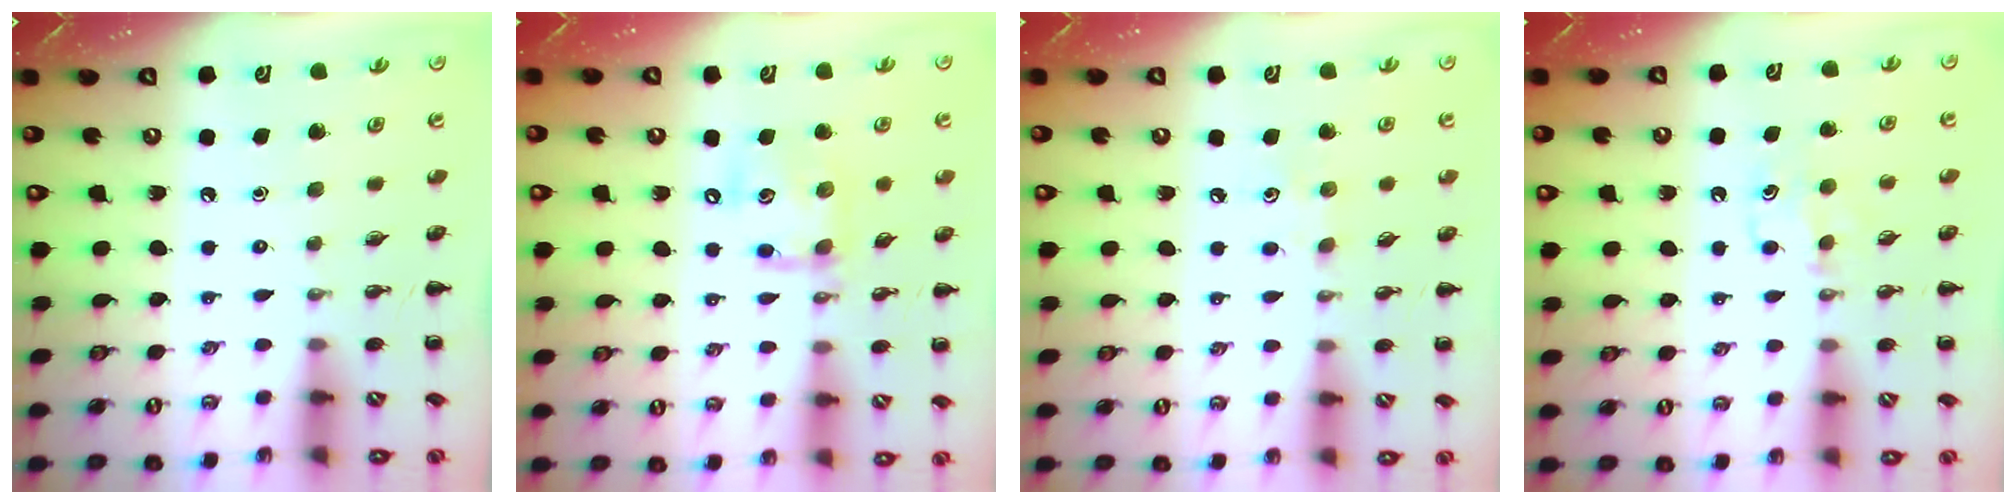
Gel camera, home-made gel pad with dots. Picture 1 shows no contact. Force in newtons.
{"total": 12.5, "press": 12.3, "slide": 2.2}
{"total": 5.8, "press": 5.6, "slide": 1.7}
{"total": 5.6, "press": 5.3, "slide": 1.7}